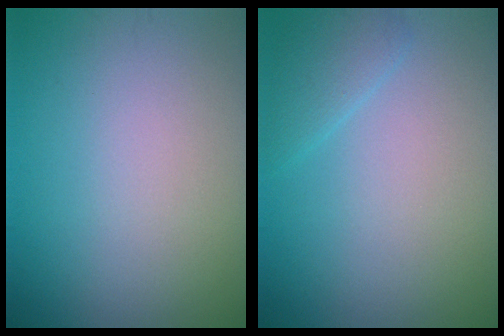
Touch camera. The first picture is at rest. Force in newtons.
{"total": 1.7, "press": 1.7, "slide": 0.1}